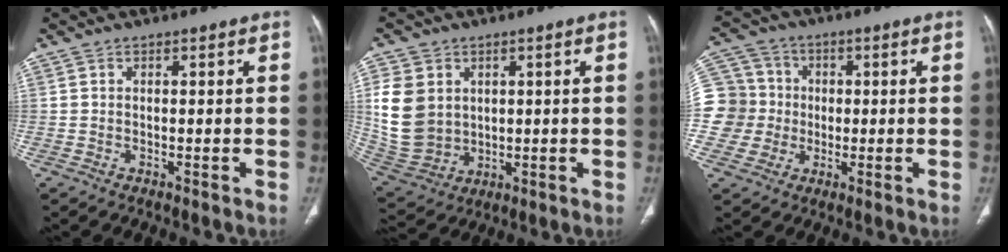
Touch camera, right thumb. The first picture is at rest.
{"total": 12.6, "force": [2.6, 10.2, 6.8], "torque": [-0.128, -0.009, 0.073]}
{"total": 13.1, "force": [-0.6, 12.7, 3.0], "torque": [-0.049, 0.034, -0.007]}